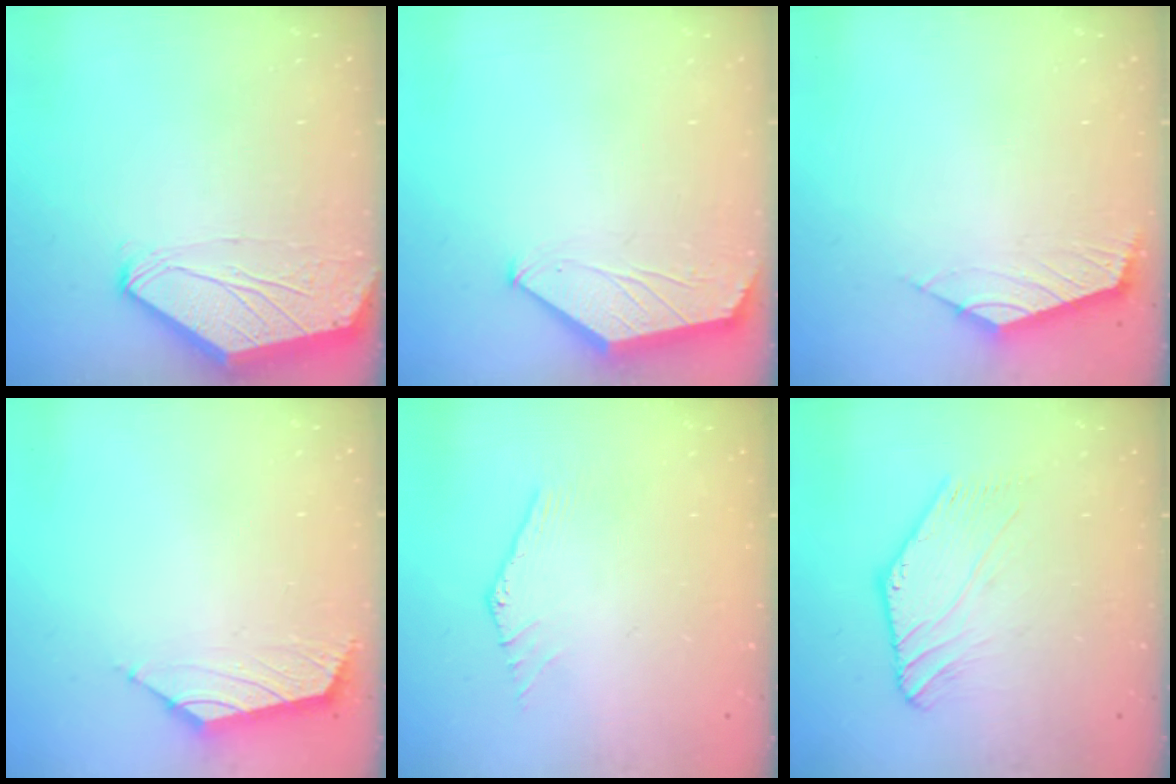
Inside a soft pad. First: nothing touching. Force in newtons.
{"total": 1.5, "press": 1.5, "slide": 0.4}
{"total": 2.5, "press": 2.4, "slide": 0.6}
{"total": 1.6, "press": 1.5, "slide": 0.7}
{"total": 0.9, "press": 0.9, "slide": 0.1}
{"total": 2.8, "press": 2.7, "slide": 0.5}